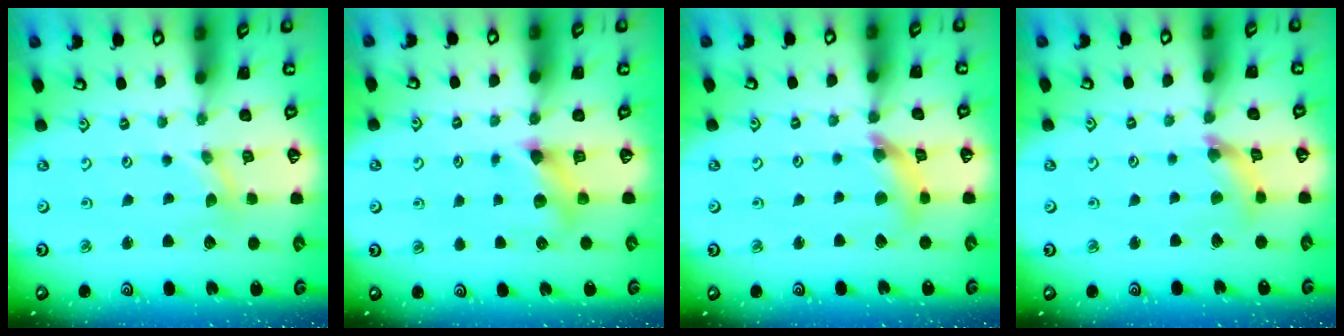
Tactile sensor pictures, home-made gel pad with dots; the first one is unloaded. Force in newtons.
{"total": 6.9, "press": 6.8, "slide": 0.7}
{"total": 8.4, "press": 8.4, "slide": 0.8}
{"total": 5.3, "press": 5.3, "slide": 0.6}